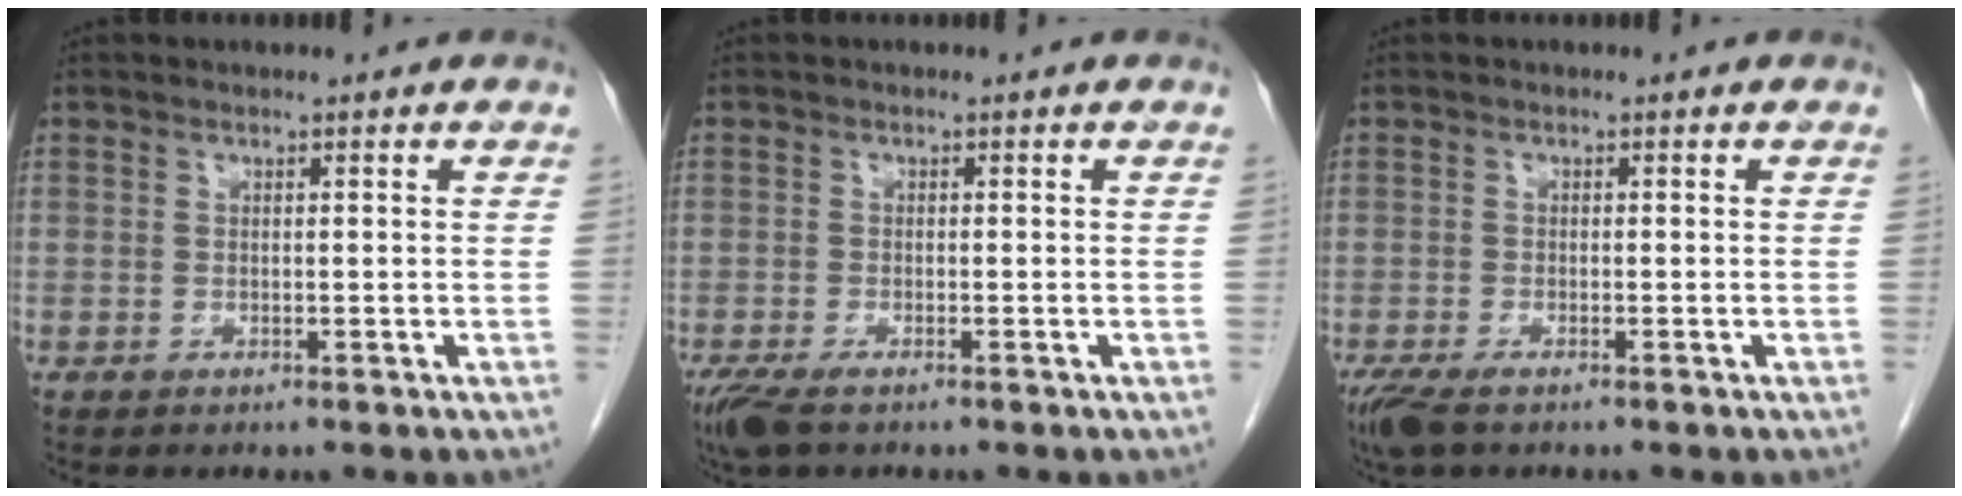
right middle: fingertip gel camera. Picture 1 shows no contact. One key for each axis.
{"total": 4.0, "fx": -2.8, "fy": 1.2, "fz": 2.6, "tx": -0.057, "ty": -0.012, "tz": -0.049}
{"total": 3.8, "fx": -2.7, "fy": 1.1, "fz": 2.5, "tx": -0.054, "ty": -0.012, "tz": -0.048}